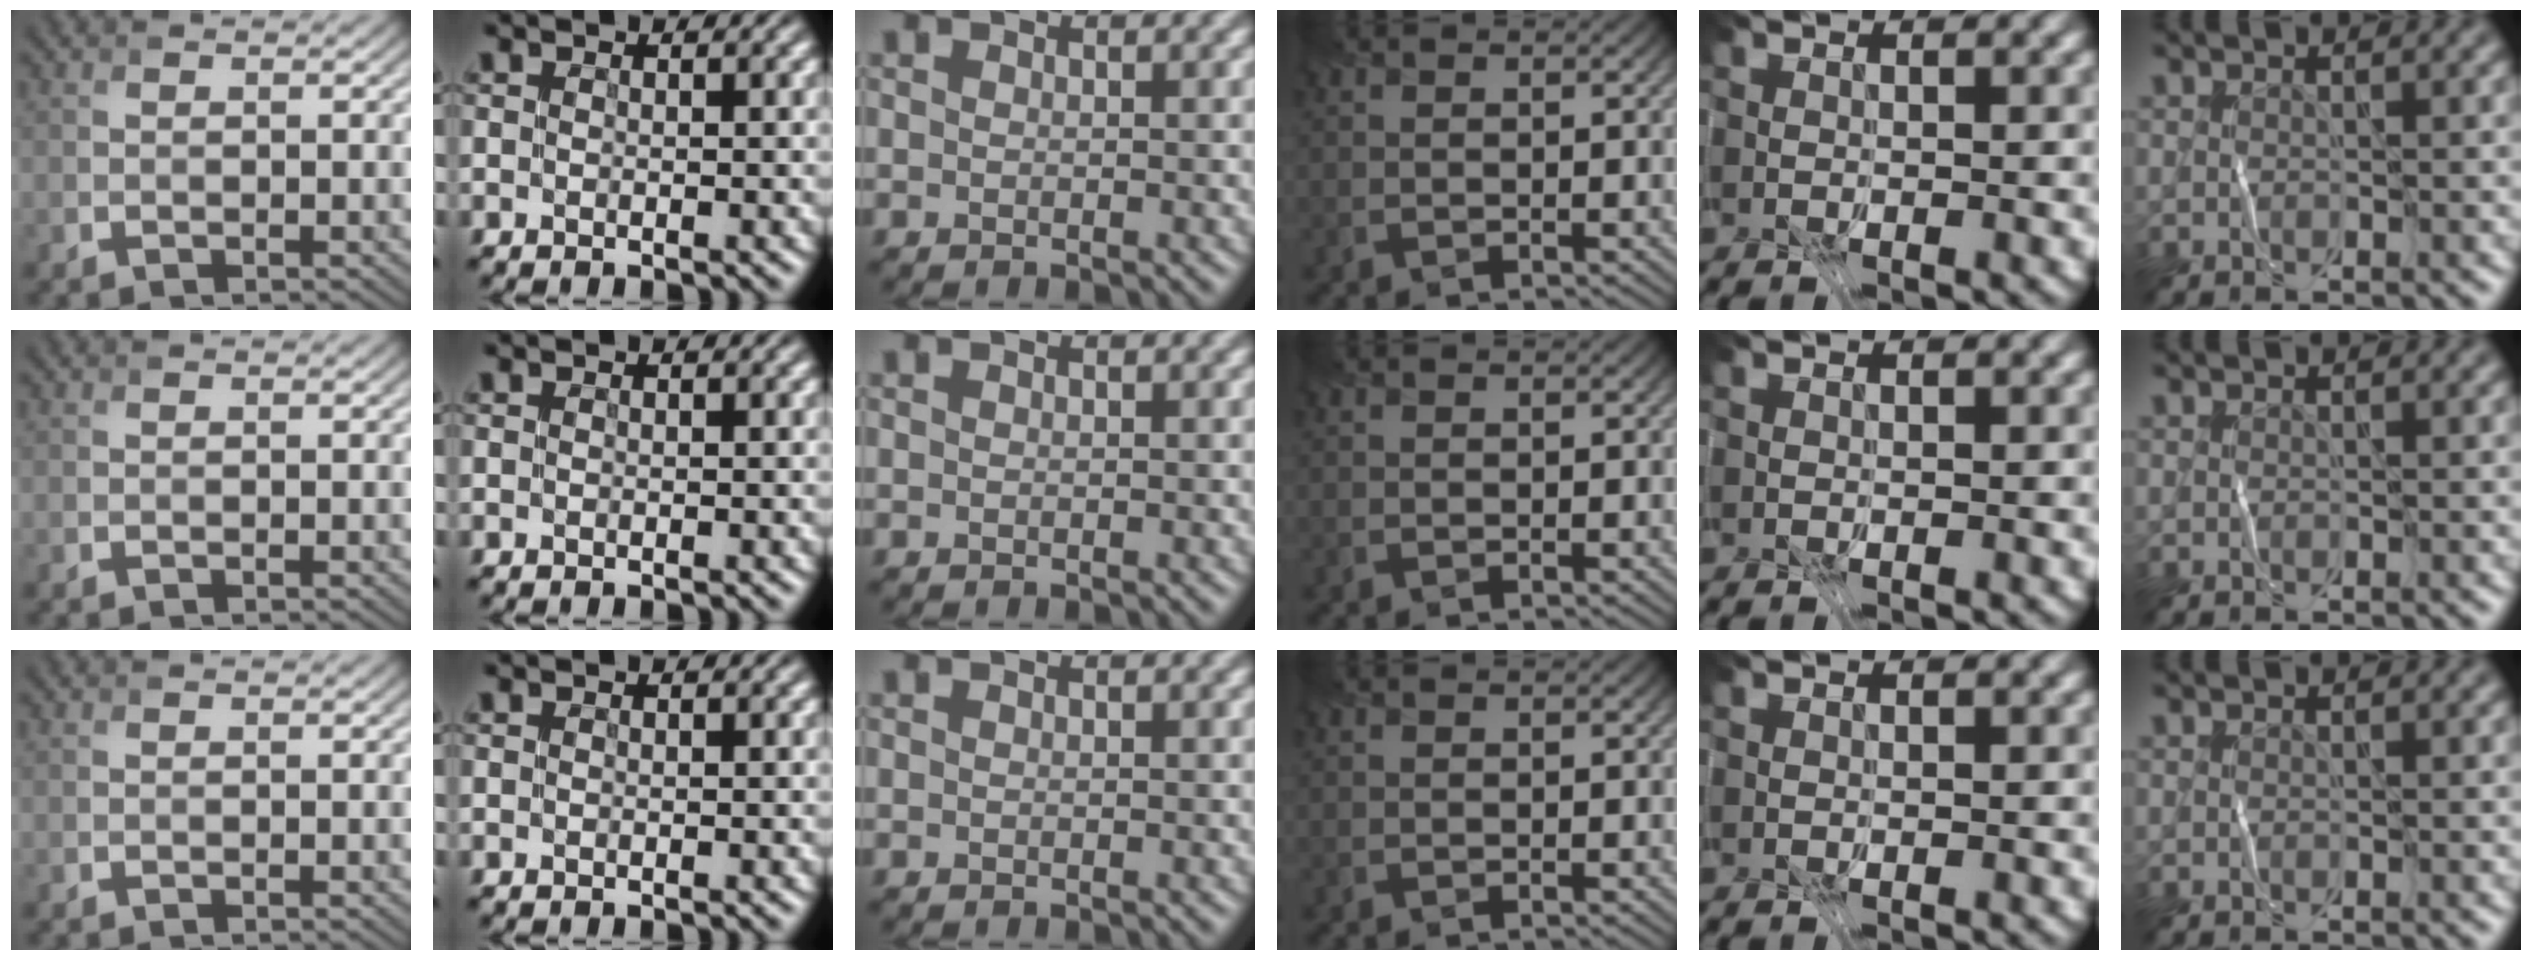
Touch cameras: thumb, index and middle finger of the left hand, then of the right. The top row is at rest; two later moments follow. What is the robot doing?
{"motion": "fold", "object": "coffee filter"}